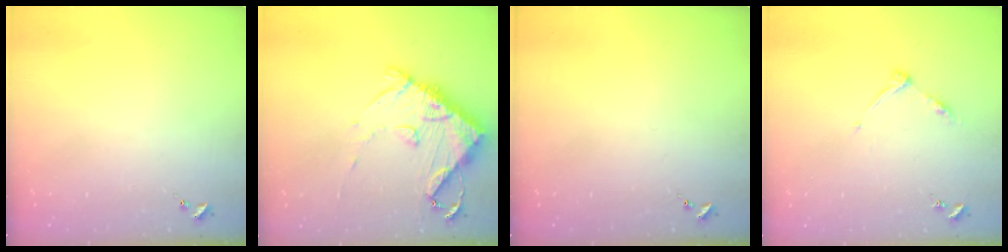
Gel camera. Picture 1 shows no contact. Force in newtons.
{"total": 13.5, "press": 13.4, "slide": 1.5}
{"total": 0.0}
{"total": 6.0, "press": 6.0, "slide": 0.7}